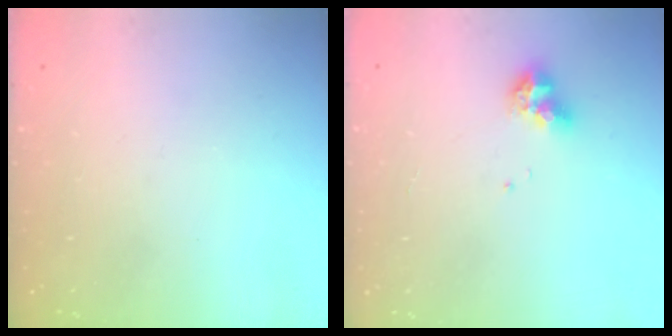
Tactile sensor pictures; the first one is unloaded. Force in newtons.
{"total": 7.9, "press": 7.9, "slide": 0.4}